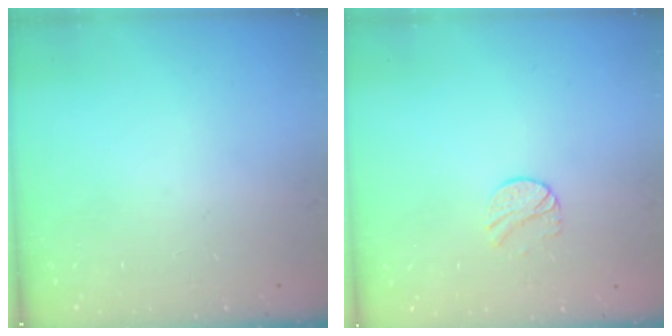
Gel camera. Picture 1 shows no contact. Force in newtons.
{"total": 6.9, "press": 6.9, "slide": 0.7}